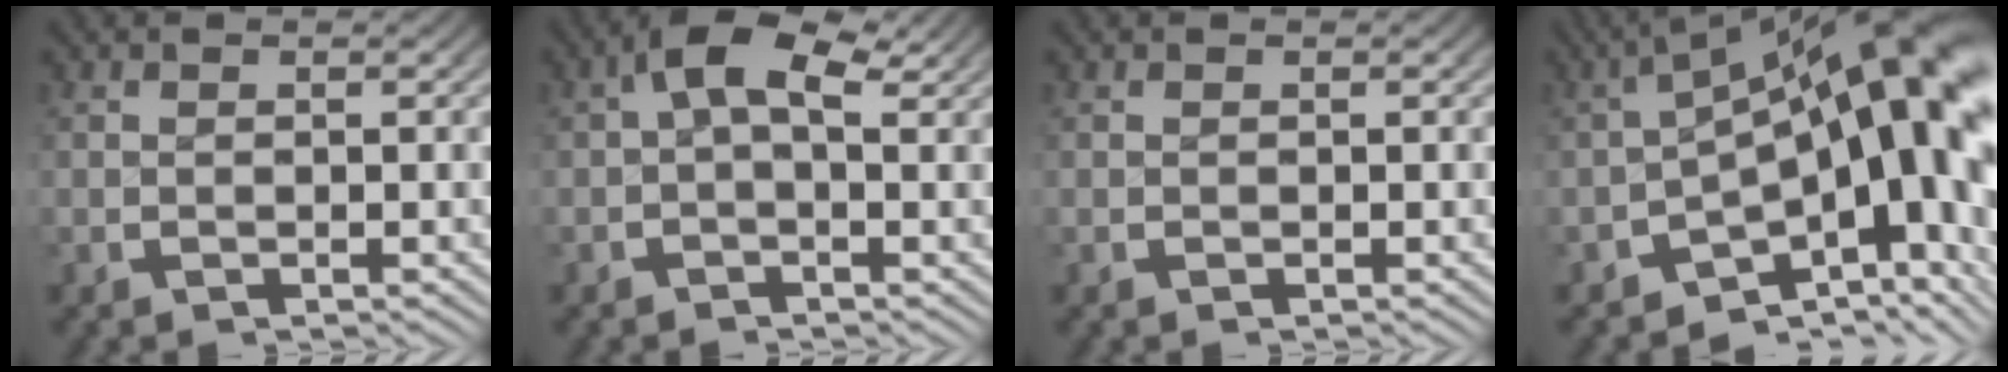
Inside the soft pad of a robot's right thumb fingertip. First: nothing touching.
{"total": 4.4, "force": [1.6, 2.2, 3.4], "torque": [-0.058, 0.007, 0.015]}
{"total": 0.0}
{"total": 17.6, "force": [-1.7, 10.3, 14.2], "torque": [-0.199, -0.038, -0.015]}